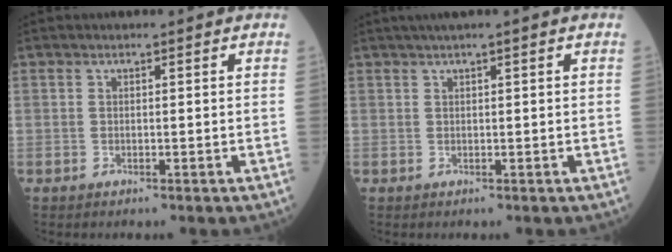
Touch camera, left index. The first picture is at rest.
{"total": 1.8, "force": [1.0, -0.3, 1.4], "torque": [-0.031, 0.011, 0.021]}